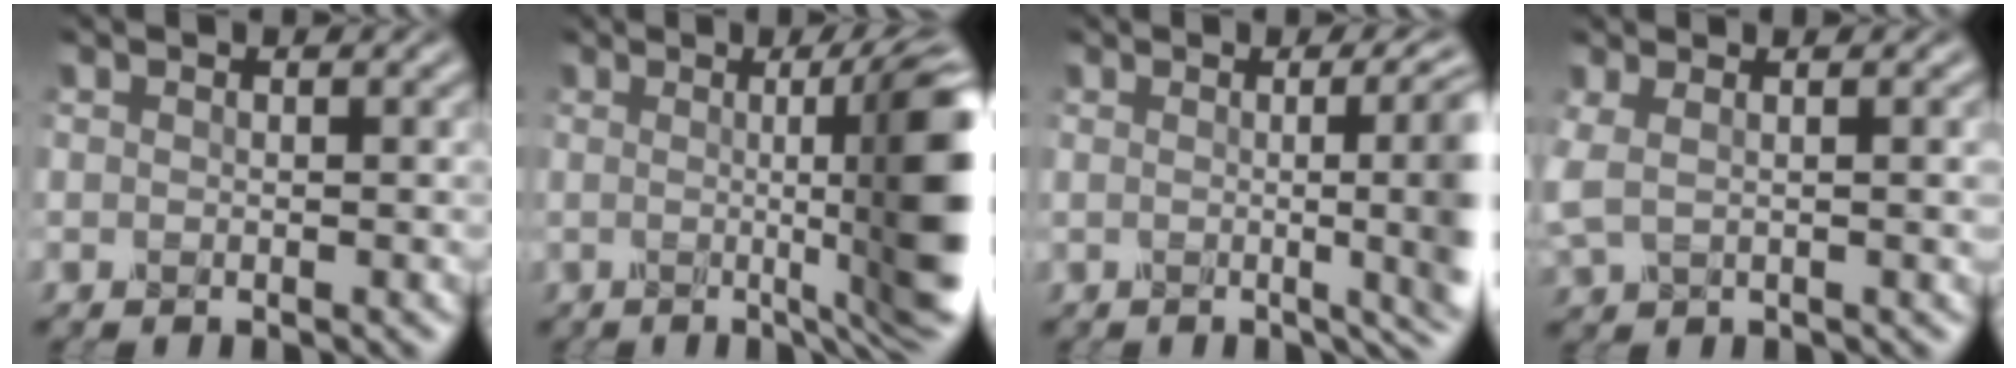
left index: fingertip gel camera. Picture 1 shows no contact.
{"total": 13.3, "force": [0.3, 3.1, 12.9], "torque": [-0.121, 0.001, 0.009]}
{"total": 12.7, "force": [0.4, 5.1, 11.6], "torque": [-0.079, 0.024, -0.007]}
{"total": 3.4, "force": [0.7, 1.4, 3.0], "torque": [-0.056, 0.005, 0.010]}